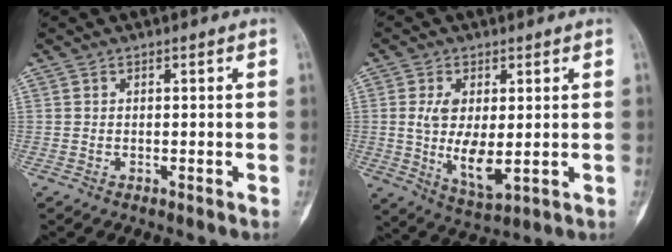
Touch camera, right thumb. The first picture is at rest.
{"total": 9.5, "force": [0.3, 4.5, 8.3], "torque": [-0.150, -0.017, 0.018]}